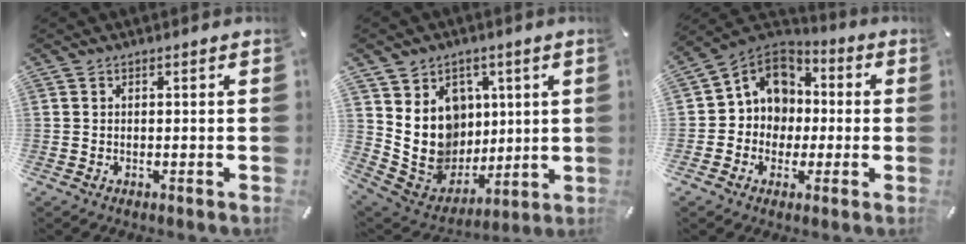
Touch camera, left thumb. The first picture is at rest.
{"total": 15.3, "force": [2.6, 13.9, 5.9], "torque": [-0.106, -0.028, 0.067]}
{"total": 9.9, "force": [0.1, 9.7, 2.0], "torque": [-0.051, 0.001, 0.006]}